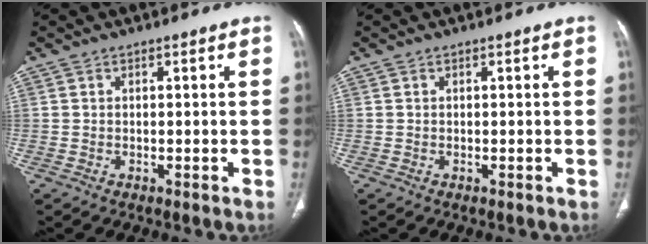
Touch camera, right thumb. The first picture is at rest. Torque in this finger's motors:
{"motor_torque": [-0.01, 0.01, 0.01, 0.01, 0.00]}